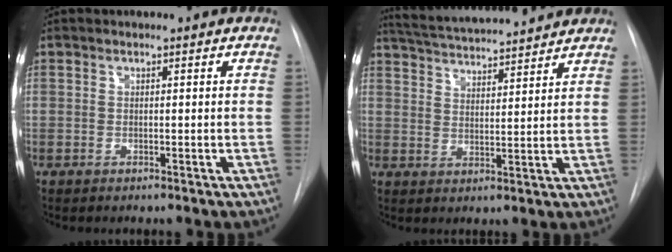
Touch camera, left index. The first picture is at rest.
{"total": 14.8, "force": [13.8, 1.2, 5.4], "torque": [-0.102, 0.025, 0.213]}